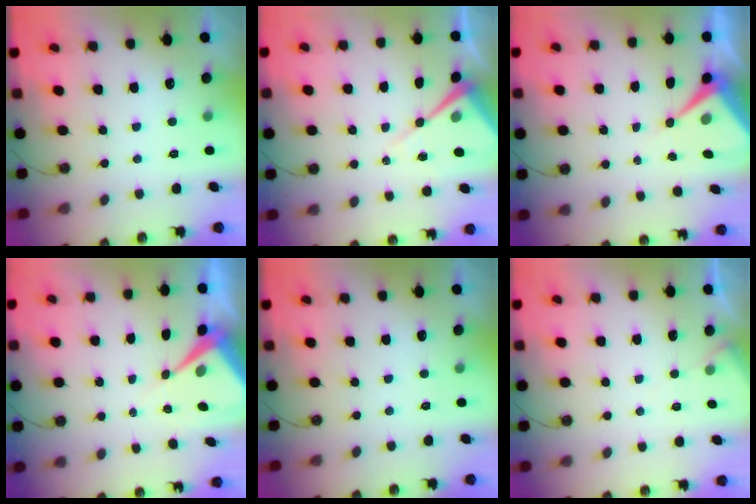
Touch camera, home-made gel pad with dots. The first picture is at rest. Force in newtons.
{"total": 10.5, "press": 10.4, "slide": 1.0}
{"total": 8.2, "press": 8.2, "slide": 0.6}
{"total": 8.4, "press": 8.3, "slide": 0.9}
{"total": 0.0}
{"total": 4.0, "press": 3.9, "slide": 0.6}